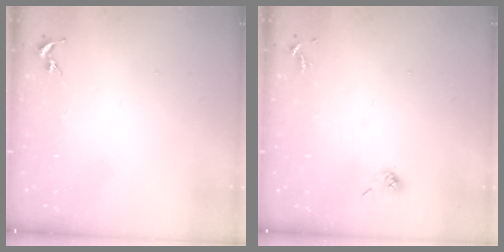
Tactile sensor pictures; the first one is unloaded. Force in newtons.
{"total": 4.2, "press": 4.0, "slide": 1.1}